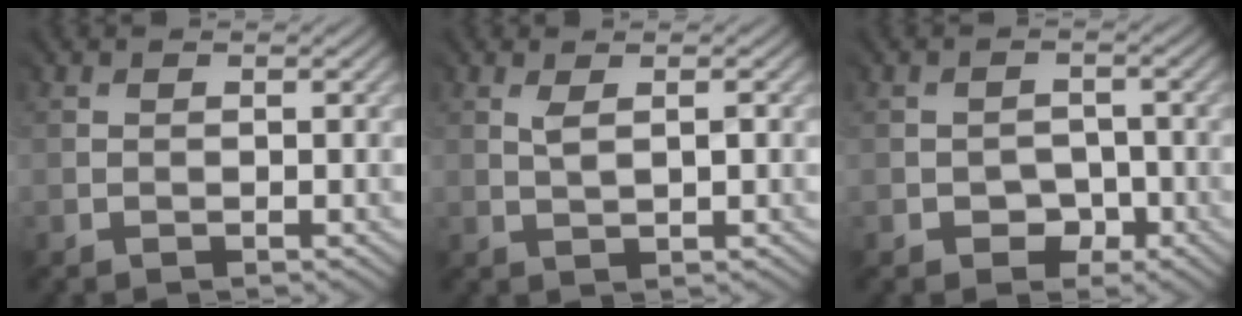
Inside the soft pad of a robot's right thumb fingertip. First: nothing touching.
{"total": 1.1, "force": [0.9, 0.0, 0.7], "torque": [-0.022, -0.001, 0.021]}
{"total": 2.0, "force": [-1.6, 1.2, -0.5], "torque": [0.017, -0.001, -0.027]}